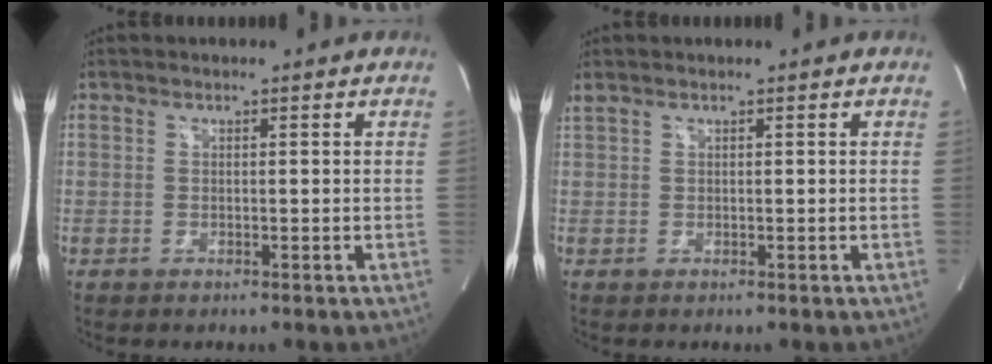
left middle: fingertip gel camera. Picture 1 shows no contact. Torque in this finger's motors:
{"motor_torque": [0.91, -0.87, 0.58, 0.21]}